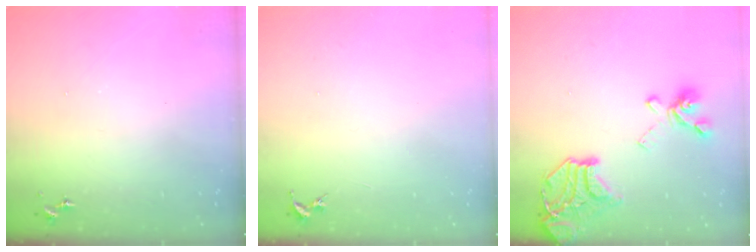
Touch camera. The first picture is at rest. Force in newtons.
{"total": 0.0}
{"total": 18.3, "press": 18.1, "slide": 2.4}